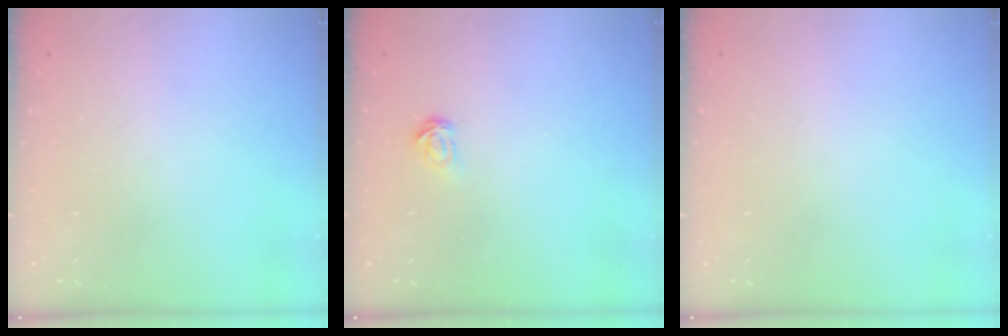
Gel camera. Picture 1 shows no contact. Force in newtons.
{"total": 1.6, "press": 1.6, "slide": 0.2}
{"total": 0.0}